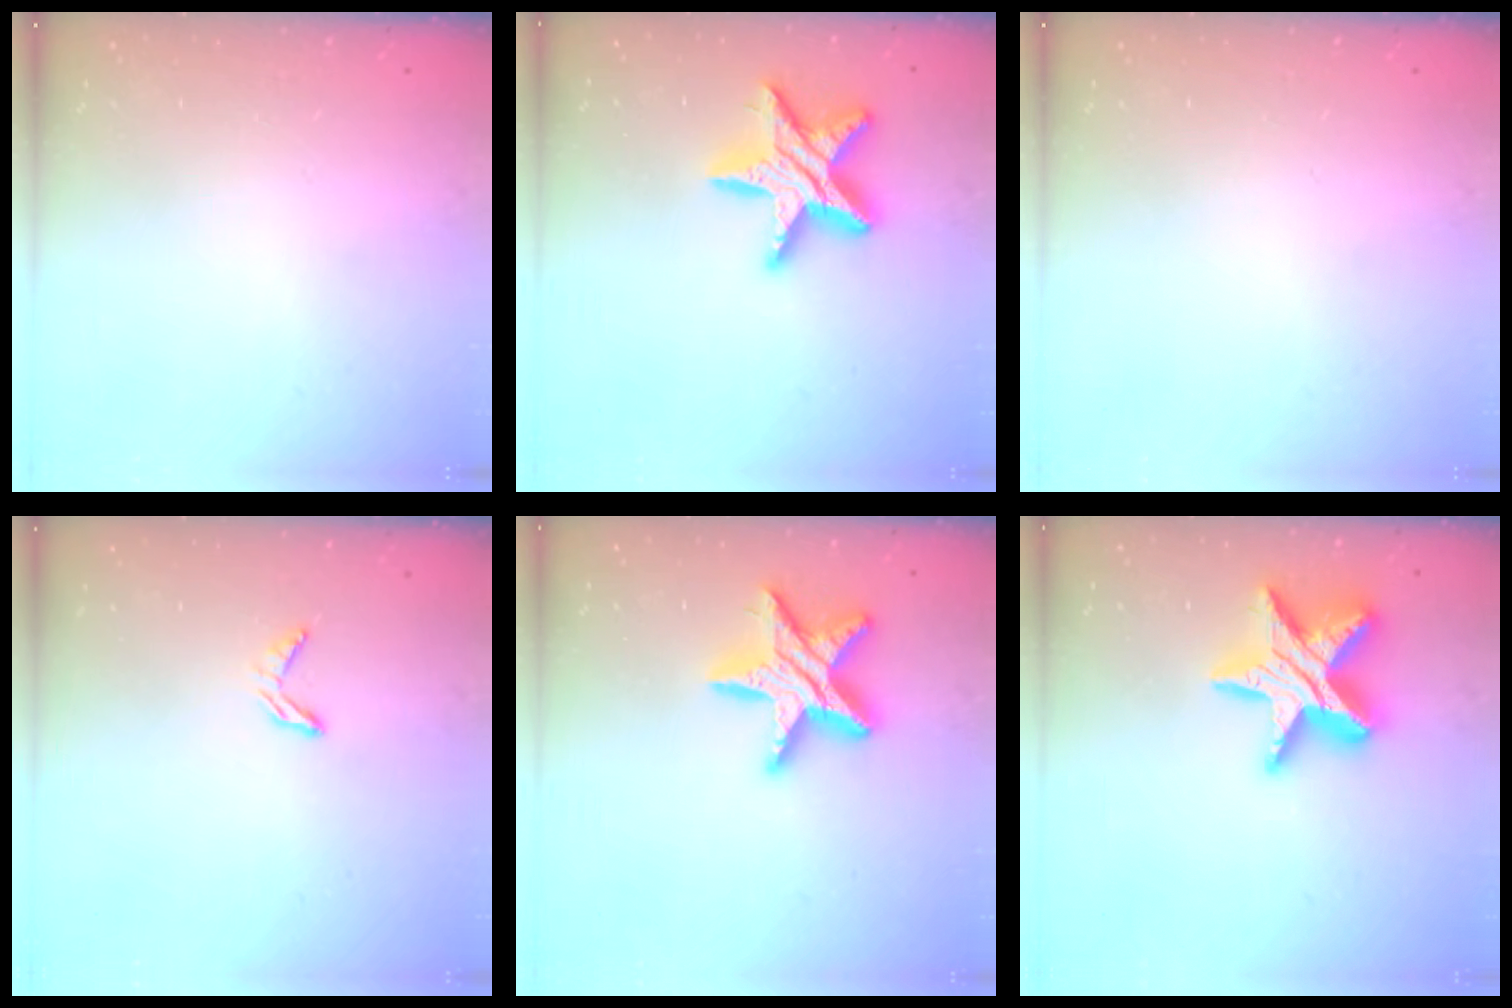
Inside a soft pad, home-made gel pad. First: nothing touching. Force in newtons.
{"total": 16.2, "press": 16.1, "slide": 1.1}
{"total": 0.0}
{"total": 4.1, "press": 4.1, "slide": 0.2}
{"total": 16.2, "press": 16.1, "slide": 1.1}
{"total": 18.0, "press": 17.9, "slide": 1.4}